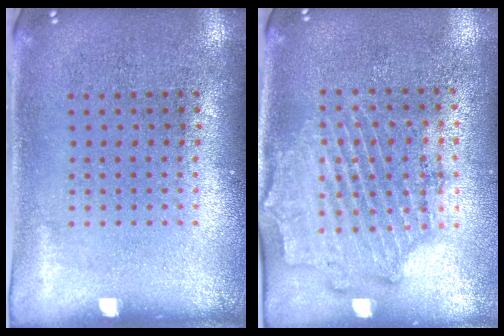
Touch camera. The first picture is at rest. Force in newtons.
{"total": 1.8, "press": 1.6, "slide": 0.7}